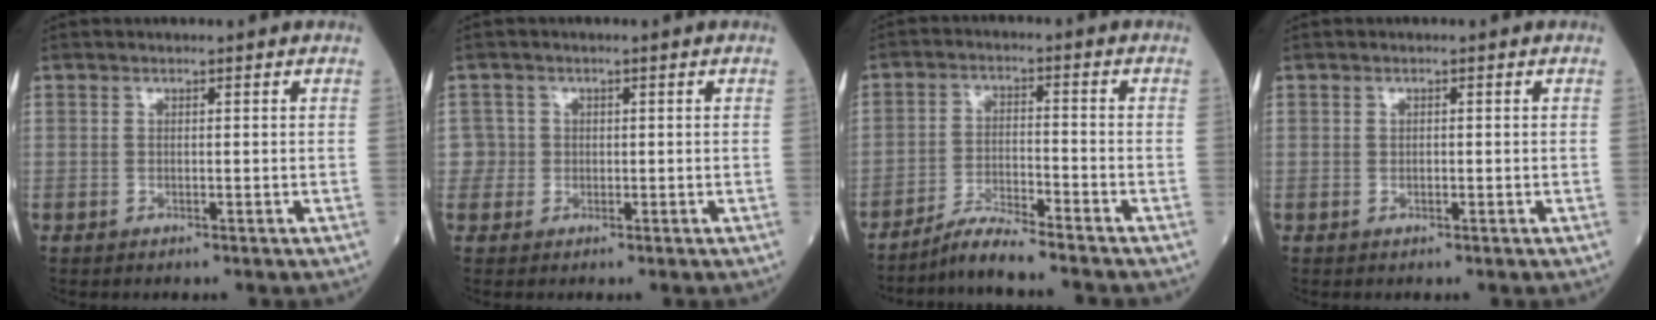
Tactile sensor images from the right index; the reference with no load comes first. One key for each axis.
{"total": 2.4, "fx": 0.1, "fy": 2.4, "fz": -0.4, "tx": 0.025, "ty": 0.007, "tz": -0.003}
{"total": 5.6, "fx": -5.2, "fy": -0.7, "fz": 1.9, "tx": -0.037, "ty": -0.018, "tz": -0.099}
{"total": 0.7, "fx": -0.1, "fy": 0.6, "fz": 0.4, "tx": -0.005, "ty": 0.000, "tz": -0.002}